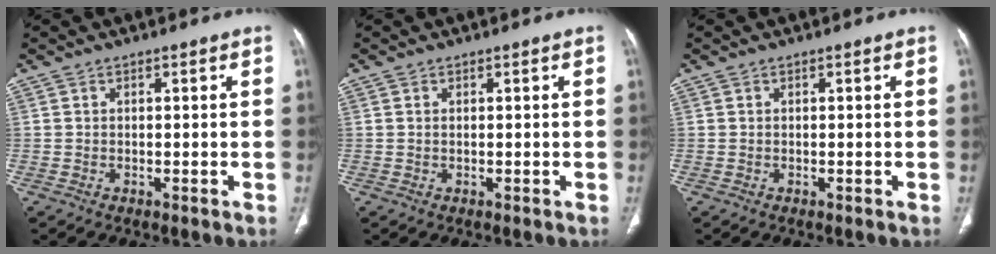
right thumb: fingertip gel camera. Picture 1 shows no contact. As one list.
[{"total": 0.0}, {"total": 0.0}]